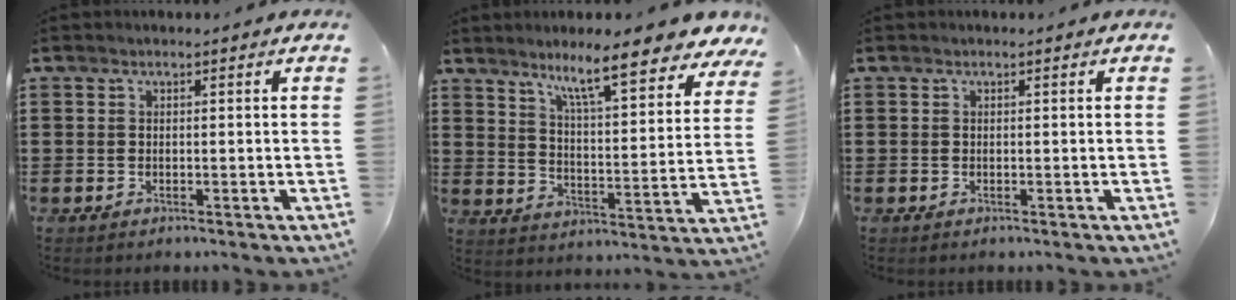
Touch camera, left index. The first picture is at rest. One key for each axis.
{"total": 10.4, "fx": 8.3, "fy": 0.8, "fz": 6.1, "tx": -0.112, "ty": -0.049, "tz": 0.135}
{"total": 0.0}